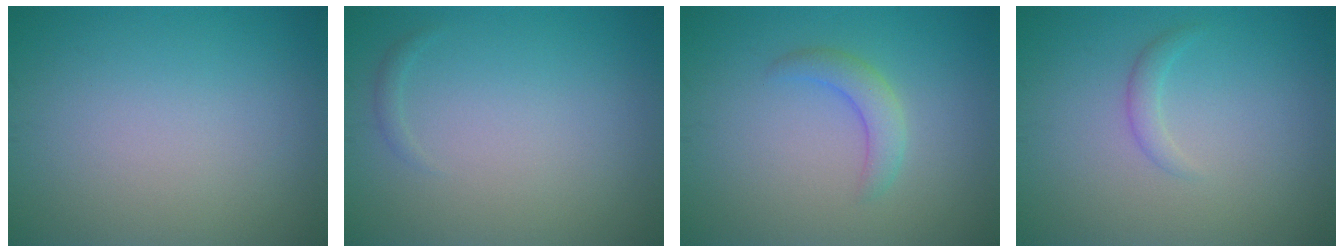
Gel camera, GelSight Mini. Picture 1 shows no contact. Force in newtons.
{"total": 0.5, "press": 0.5, "slide": 0.0}
{"total": 2.3, "press": 2.3, "slide": 0.2}
{"total": 1.2, "press": 1.1, "slide": 0.2}